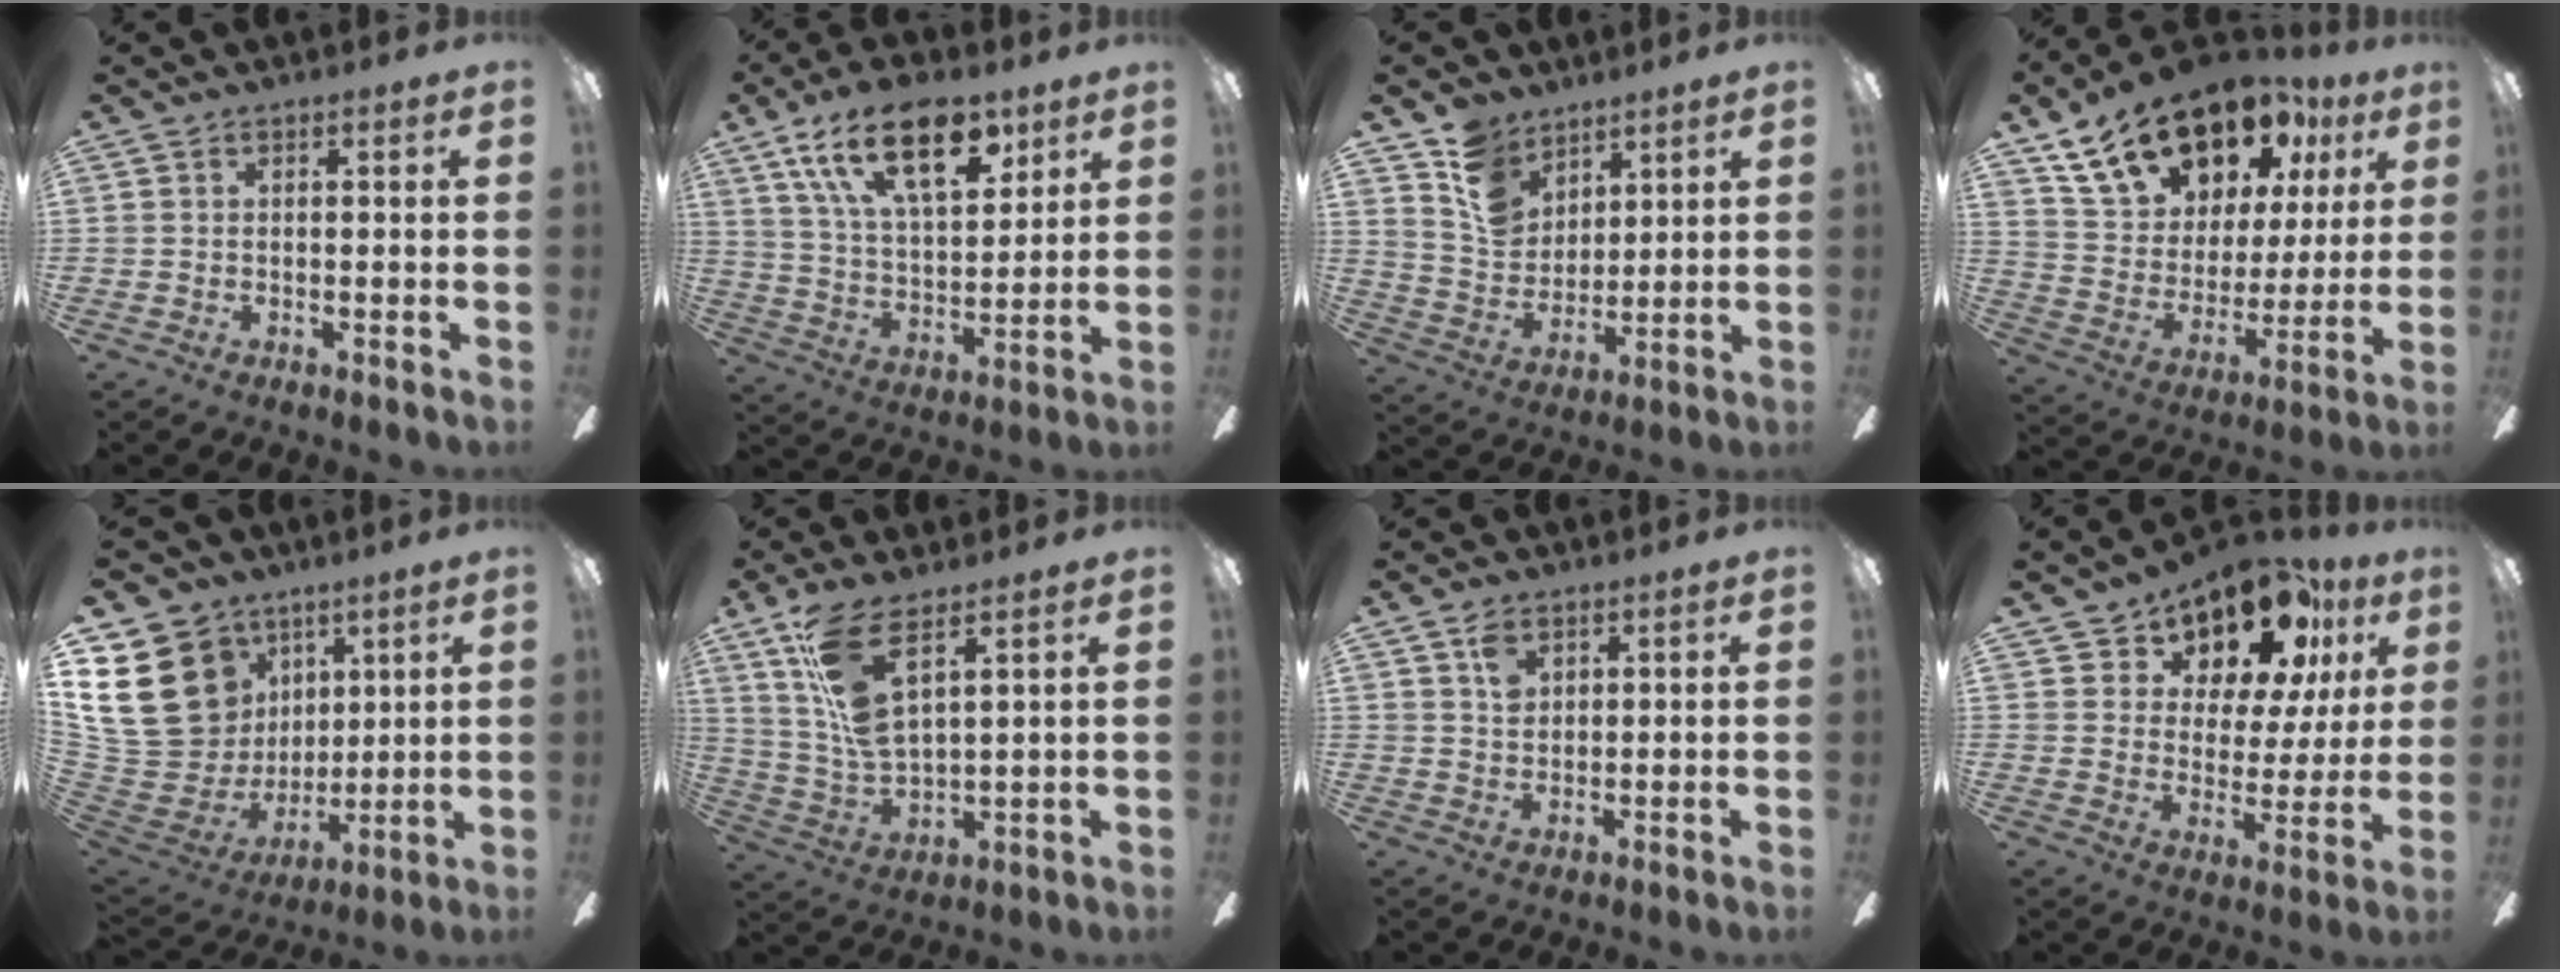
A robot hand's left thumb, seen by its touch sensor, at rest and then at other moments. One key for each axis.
{"total": 20.0, "fx": 11.2, "fy": 9.8, "fz": 13.4, "tx": -0.231, "ty": -0.037, "tz": 0.192}
{"total": 11.3, "fx": 7.9, "fy": 7.5, "fz": 3.1, "tx": -0.076, "ty": -0.037, "tz": 0.158}
{"total": 20.6, "fx": 15.0, "fy": 11.4, "fz": 8.3, "tx": -0.157, "ty": -0.084, "tz": 0.280}
{"total": 23.2, "fx": 8.6, "fy": 18.7, "fz": 10.7, "tx": -0.229, "ty": -0.051, "tz": 0.192}
{"total": 12.8, "fx": 7.5, "fy": 4.6, "fz": 9.3, "tx": -0.206, "ty": -0.029, "tz": 0.140}
{"total": 4.2, "fx": 2.3, "fy": 2.9, "fz": 2.0, "tx": -0.031, "ty": -0.002, "tz": 0.040}
{"total": 15.0, "fx": 12.0, "fy": 6.8, "fz": 6.1, "tx": -0.118, "ty": -0.084, "tz": 0.208}